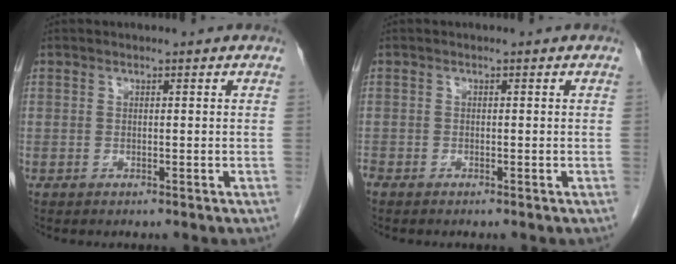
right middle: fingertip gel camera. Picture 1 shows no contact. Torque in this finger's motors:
{"motor_torque": [0.17, -0.08, 0.05, 0.02]}